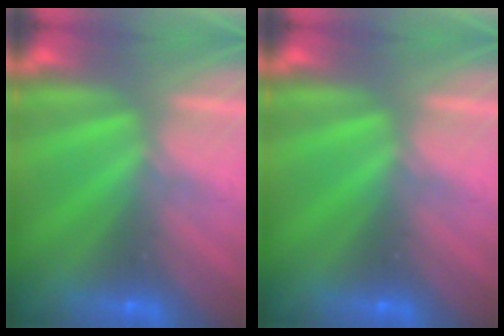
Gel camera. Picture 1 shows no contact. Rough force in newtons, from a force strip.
{"total": 0.0}